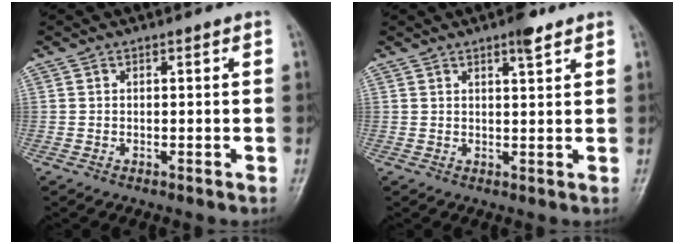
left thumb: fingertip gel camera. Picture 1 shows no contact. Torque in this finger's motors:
{"motor_torque": [0.49, 0.06, 0.34, -0.39, 0.07]}